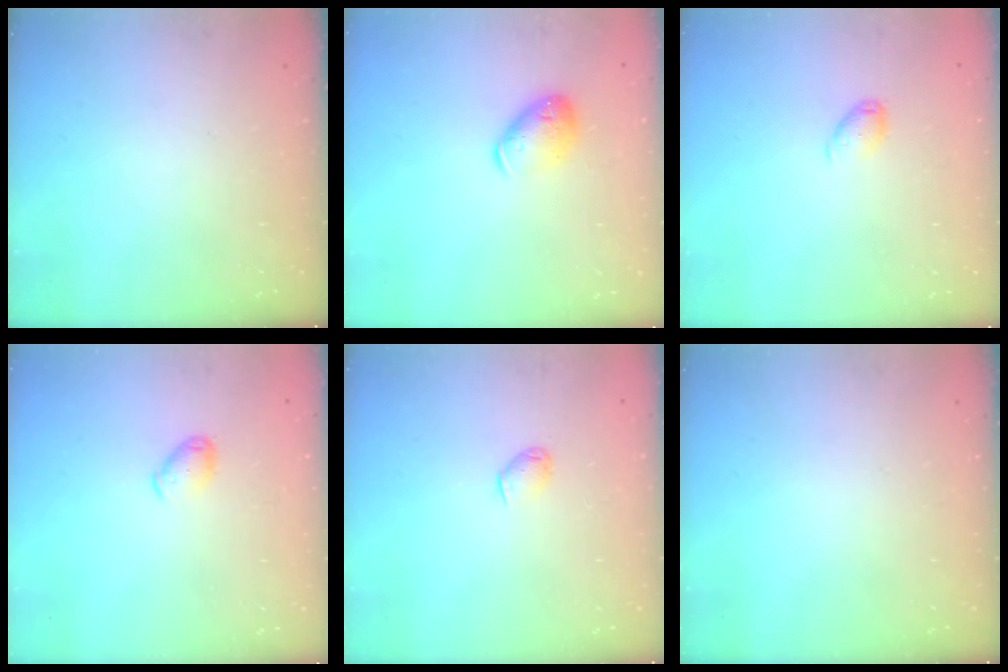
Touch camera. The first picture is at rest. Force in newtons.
{"total": 9.7, "press": 9.5, "slide": 1.6}
{"total": 6.3, "press": 6.2, "slide": 1.1}
{"total": 6.2, "press": 6.1, "slide": 1.2}
{"total": 3.6, "press": 3.5, "slide": 0.8}
{"total": 0.0}